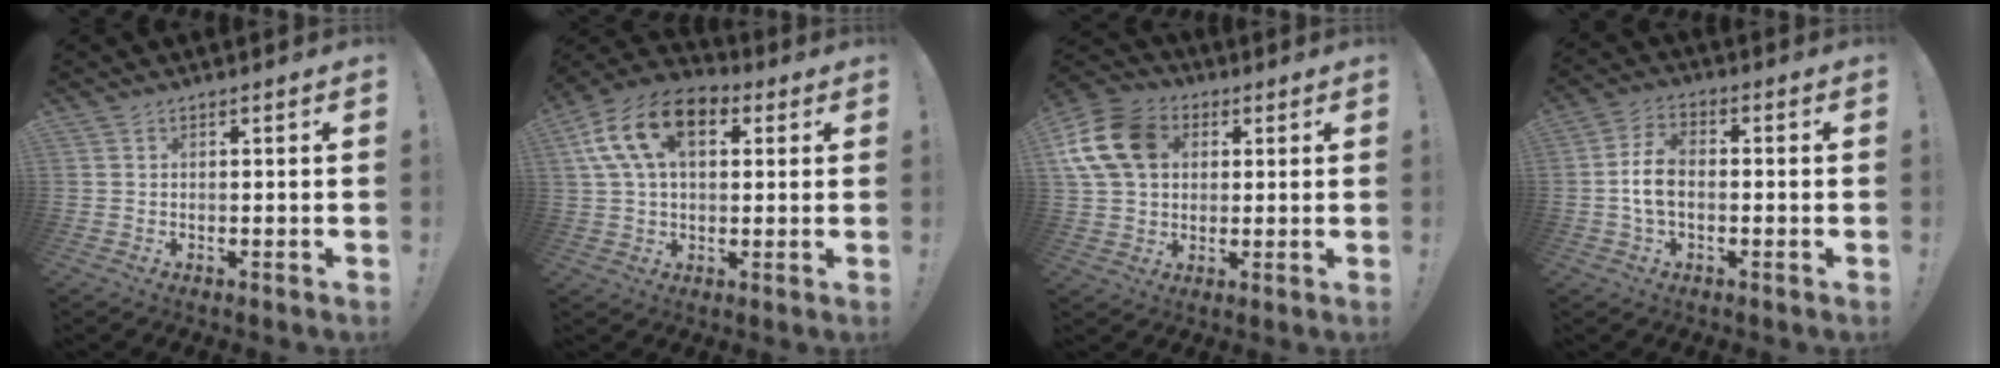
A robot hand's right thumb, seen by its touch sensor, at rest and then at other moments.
{"total": 17.3, "force": [6.1, 10.7, 12.1], "torque": [-0.224, -0.003, 0.110]}
{"total": 16.0, "force": [4.2, 12.6, 9.0], "torque": [-0.168, 0.002, 0.087]}
{"total": 7.9, "force": [-1.0, 4.8, 6.2], "torque": [-0.120, 0.010, -0.014]}